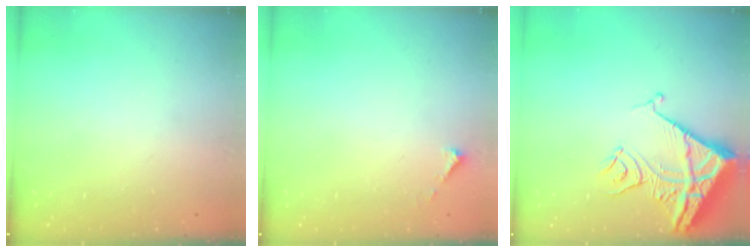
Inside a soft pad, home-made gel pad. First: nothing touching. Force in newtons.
{"total": 2.1, "press": 2.1, "slide": 0.2}
{"total": 13.5, "press": 13.5, "slide": 1.4}